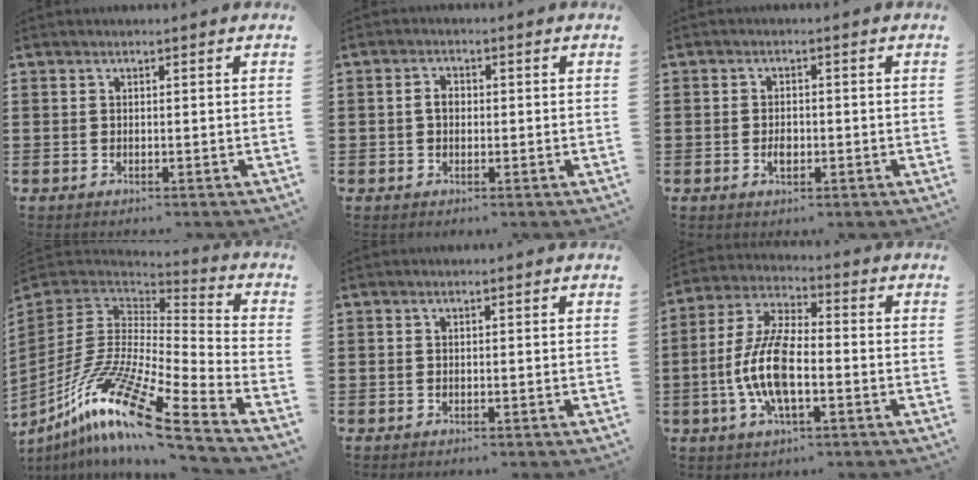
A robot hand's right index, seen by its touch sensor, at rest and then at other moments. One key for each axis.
{"total": 2.1, "fx": -0.1, "fy": 1.3, "fz": 1.6, "tx": -0.031, "ty": 0.006, "tz": -0.003}
{"total": 2.3, "fx": -0.5, "fy": 1.2, "fz": 1.9, "tx": -0.035, "ty": 0.002, "tz": -0.009}
{"total": 17.2, "fx": -11.0, "fy": 2.2, "fz": 13.1, "tx": -0.278, "ty": 0.007, "tz": -0.213}
{"total": 0.0}
{"total": 10.1, "fx": -2.3, "fy": 3.9, "fz": 9.1, "tx": -0.217, "ty": -0.013, "tz": -0.051}